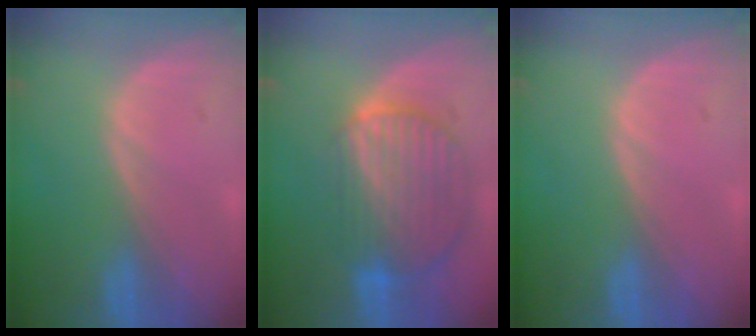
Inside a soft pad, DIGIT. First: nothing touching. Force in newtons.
{"total": 10.3, "press": 8.8, "slide": 5.4}
{"total": 0.0}